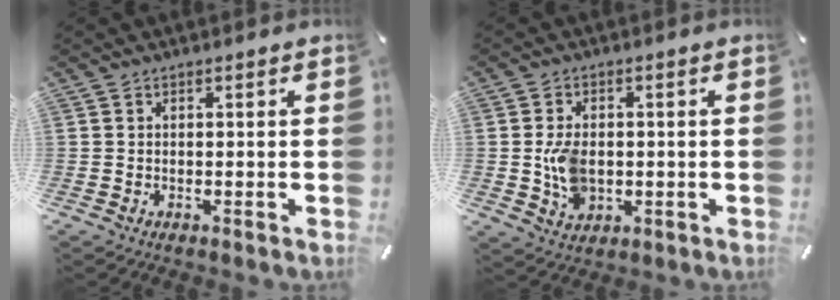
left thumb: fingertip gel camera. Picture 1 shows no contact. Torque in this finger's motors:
{"motor_torque": [-0.18, 0.55, 0.02, 0.06, 0.13]}